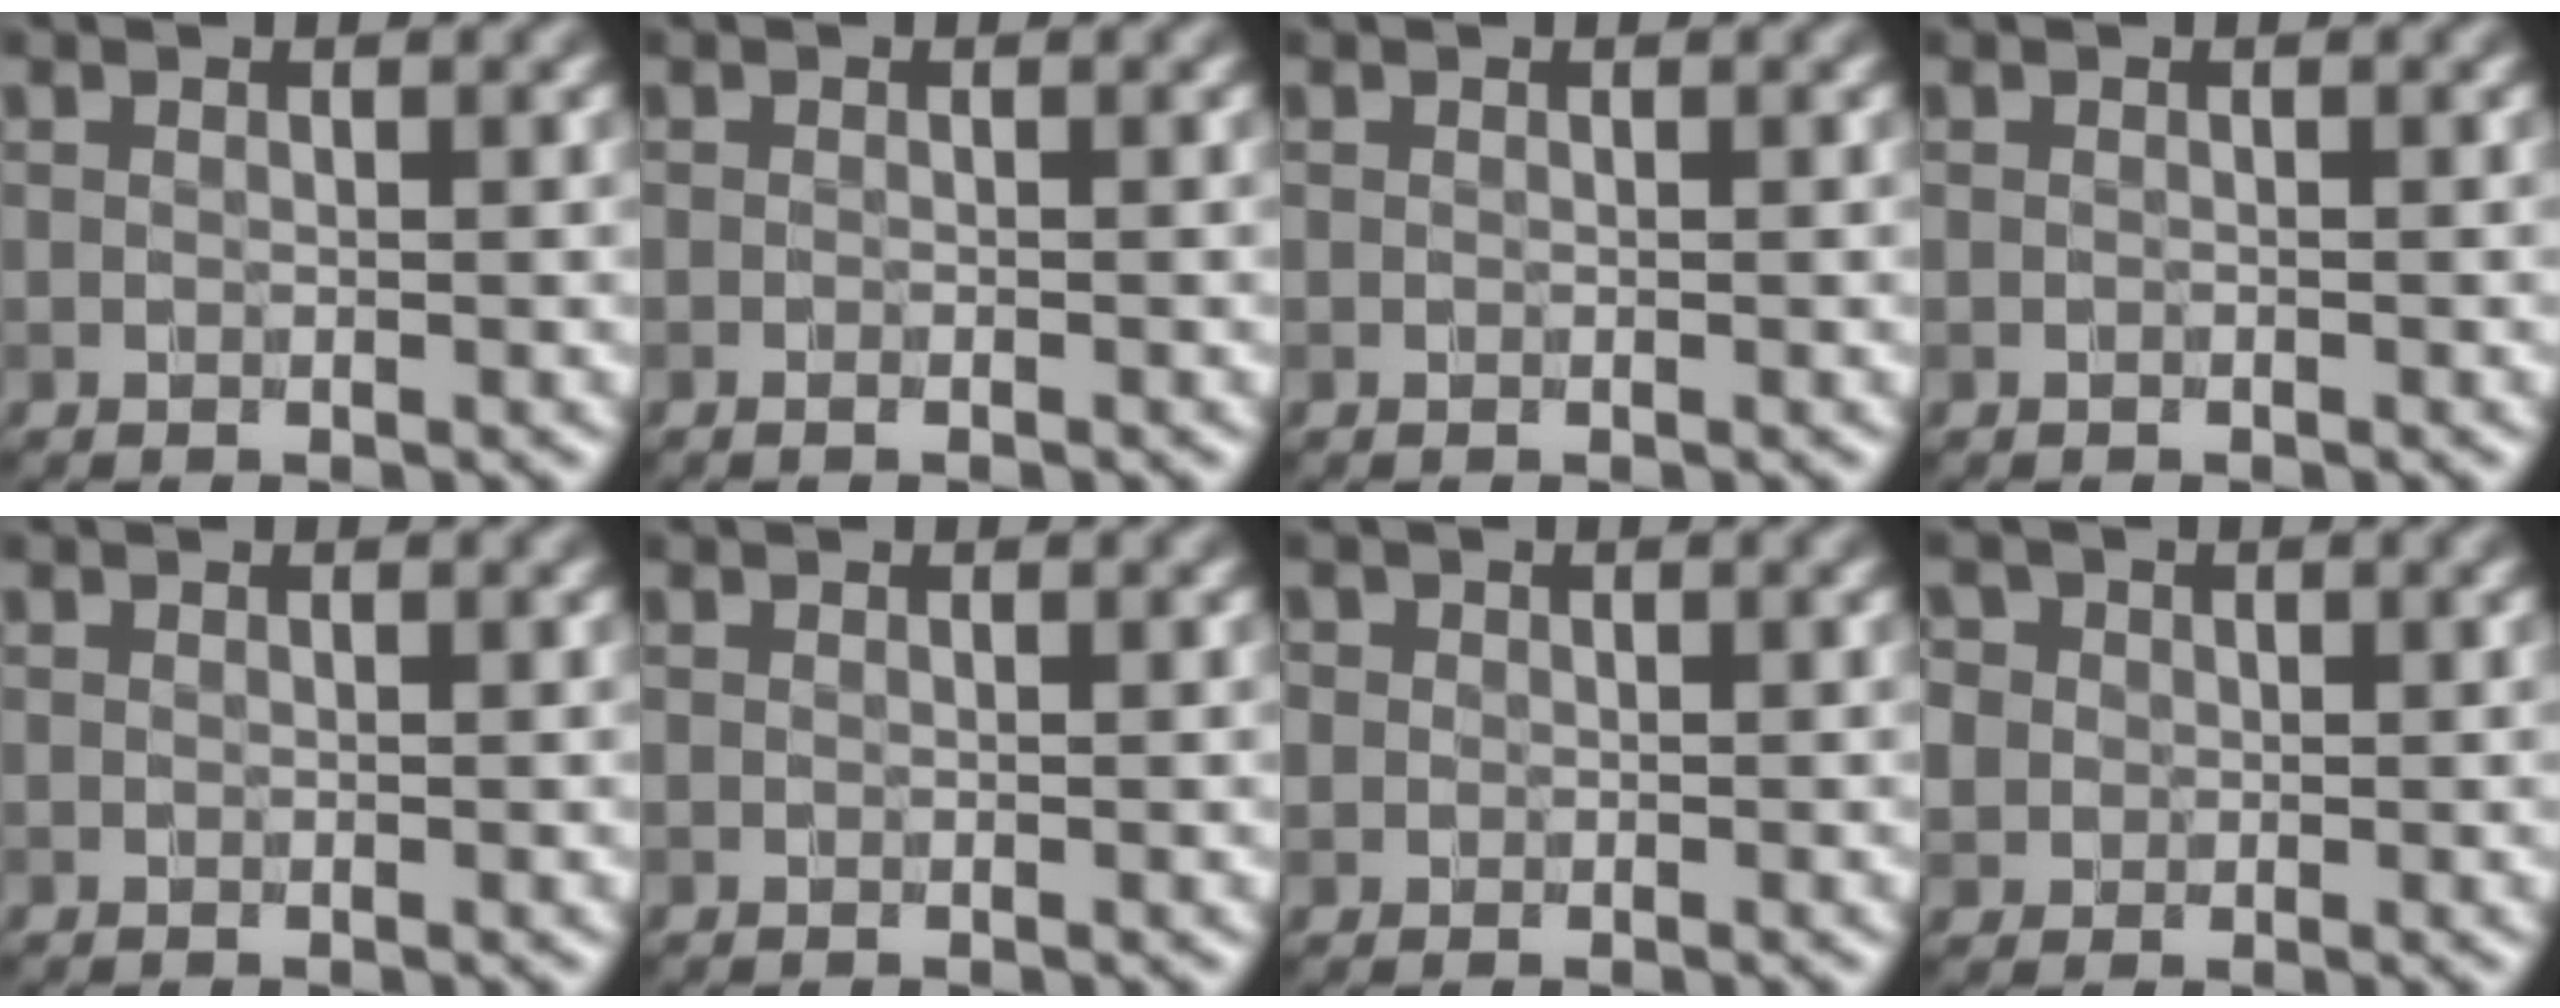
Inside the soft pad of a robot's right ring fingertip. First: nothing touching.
{"total": 0.0}
{"total": 0.0}
{"total": 0.0}
{"total": 0.0}
{"total": 0.0}
{"total": 1.3, "force": [0.2, 1.3, 0.3], "torque": [0.009, 0.000, -0.007]}
{"total": 5.7, "force": [1.2, 5.2, 2.0], "torque": [-0.047, 0.028, -0.008]}